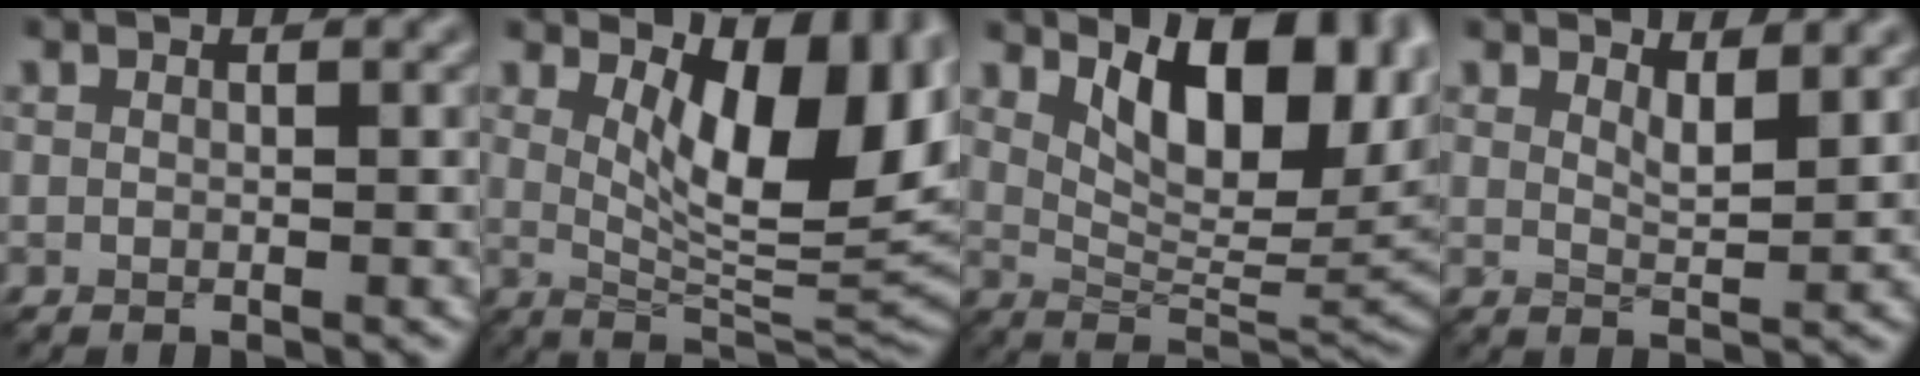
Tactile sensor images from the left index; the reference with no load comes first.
{"total": 11.3, "force": [3.5, 4.7, 9.7], "torque": [-0.140, -0.009, 0.063]}
{"total": 11.2, "force": [4.1, 5.2, 9.1], "torque": [-0.133, -0.001, 0.069]}
{"total": 2.4, "force": [1.8, 0.5, 1.5], "torque": [-0.019, -0.005, 0.031]}